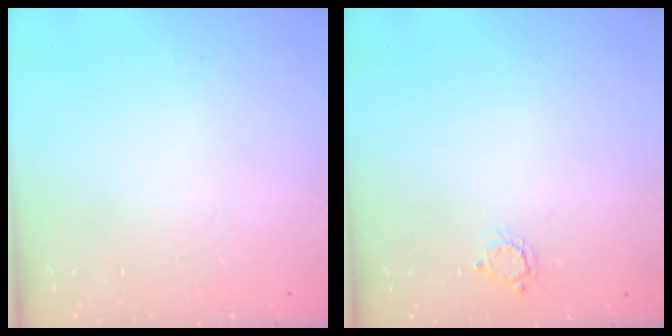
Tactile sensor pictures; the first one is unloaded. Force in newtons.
{"total": 3.3, "press": 3.2, "slide": 0.3}